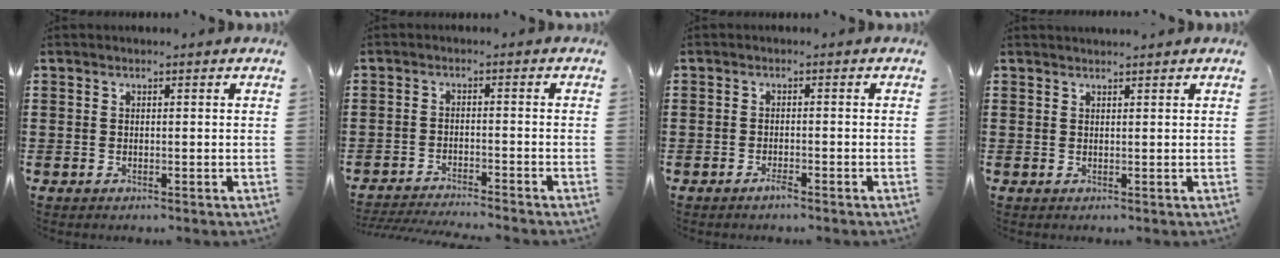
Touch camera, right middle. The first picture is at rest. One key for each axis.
{"total": 2.9, "fx": -2.8, "fy": -0.3, "fz": 0.5, "tx": -0.009, "ty": -0.001, "tz": -0.059}
{"total": 1.5, "fx": -1.2, "fy": 0.1, "fz": 0.9, "tx": -0.019, "ty": -0.005, "tz": -0.020}
{"total": 1.0, "fx": 1.0, "fy": -0.1, "fz": 0.1, "tx": -0.004, "ty": -0.002, "tz": 0.019}